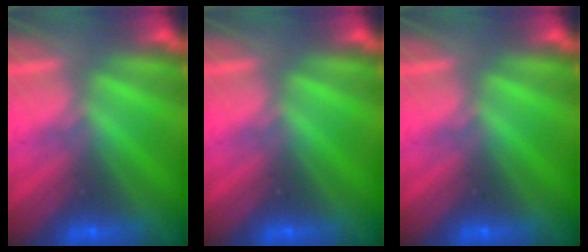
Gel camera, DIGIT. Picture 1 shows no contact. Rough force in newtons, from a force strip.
{"total": 0.0}
{"total": 0.0}